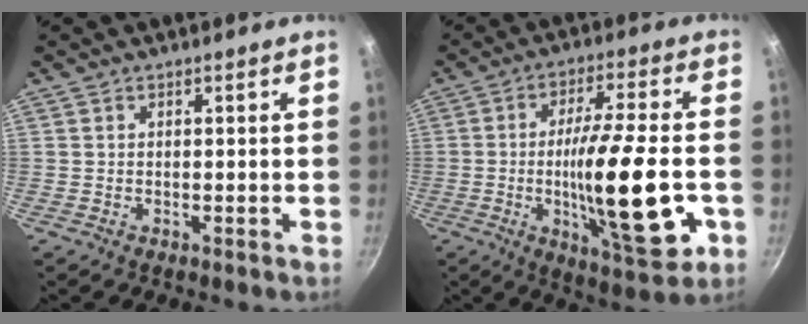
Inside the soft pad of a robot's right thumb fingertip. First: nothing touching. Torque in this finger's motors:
{"motor_torque": [2.62, 2.39, 2.12, -0.65, 0.55]}